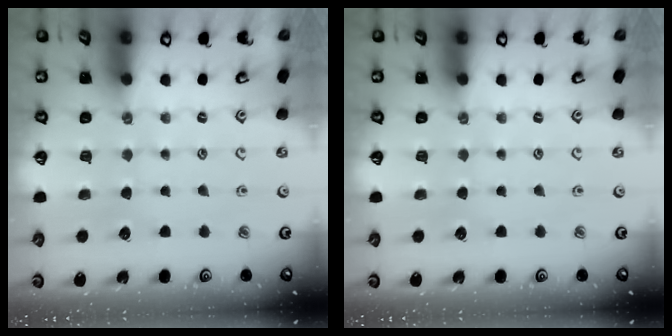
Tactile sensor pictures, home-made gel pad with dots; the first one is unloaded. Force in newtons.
{"total": 0.0}